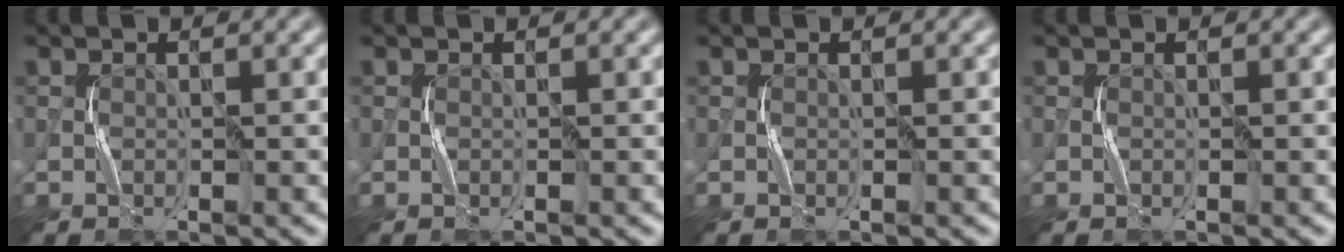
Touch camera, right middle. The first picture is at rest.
{"total": 0.0}
{"total": 0.0}
{"total": 0.0}